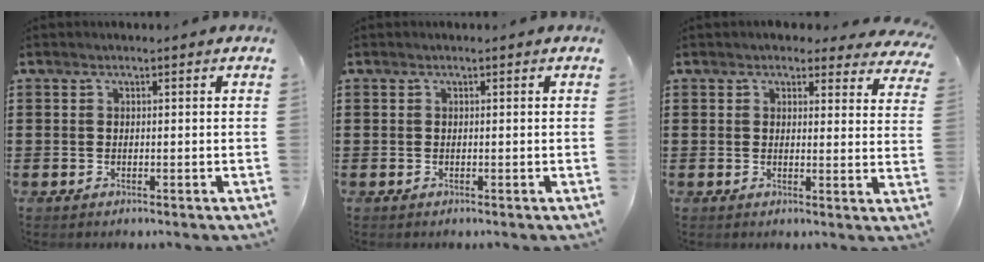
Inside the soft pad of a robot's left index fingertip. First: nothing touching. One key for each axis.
{"total": 0.0}
{"total": 3.1, "fx": 2.8, "fy": 1.2, "fz": 0.8, "tx": -0.012, "ty": -0.010, "tz": 0.047}